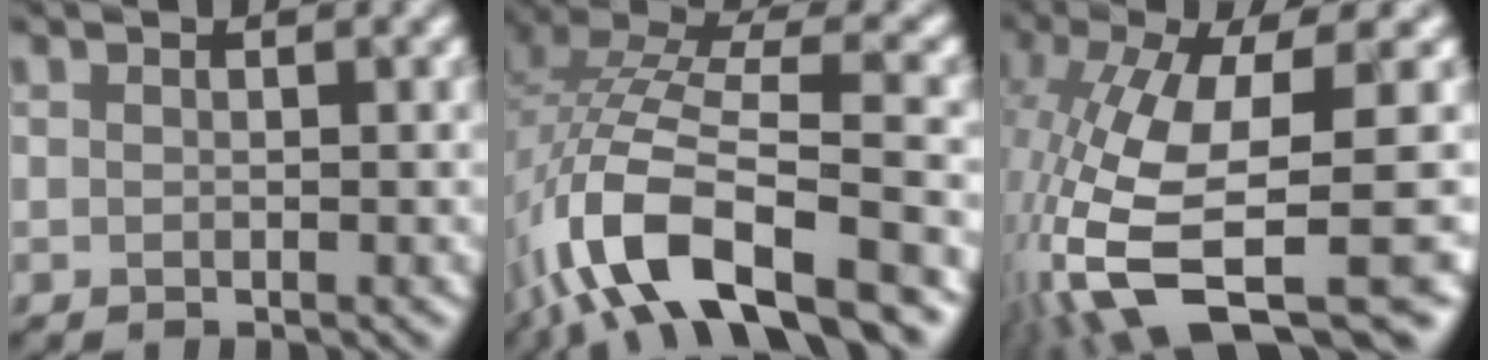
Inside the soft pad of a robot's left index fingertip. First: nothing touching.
{"total": 12.0, "force": [-6.6, 3.9, 9.3], "torque": [-0.198, 0.010, -0.105]}
{"total": 12.1, "force": [-5.0, 3.2, 10.5], "torque": [-0.226, -0.025, -0.059]}